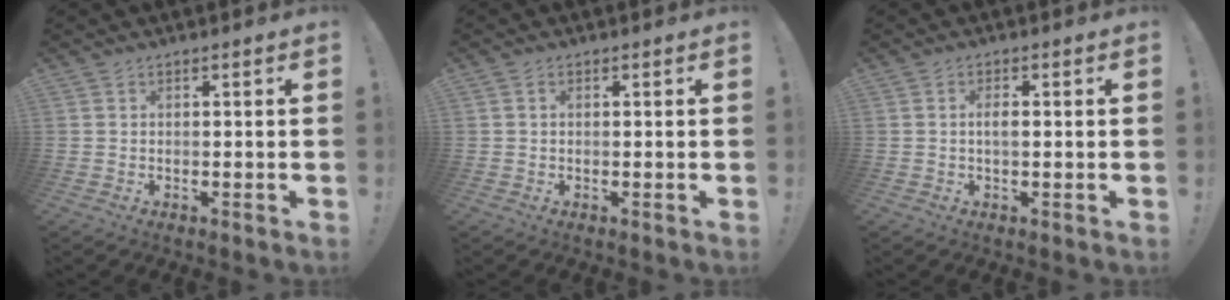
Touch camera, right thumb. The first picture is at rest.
{"total": 0.6, "force": [0.0, 0.5, 0.3], "torque": [-0.007, 0.004, -0.001]}
{"total": 2.3, "force": [-0.3, 0.8, 2.2], "torque": [-0.034, 0.003, -0.007]}